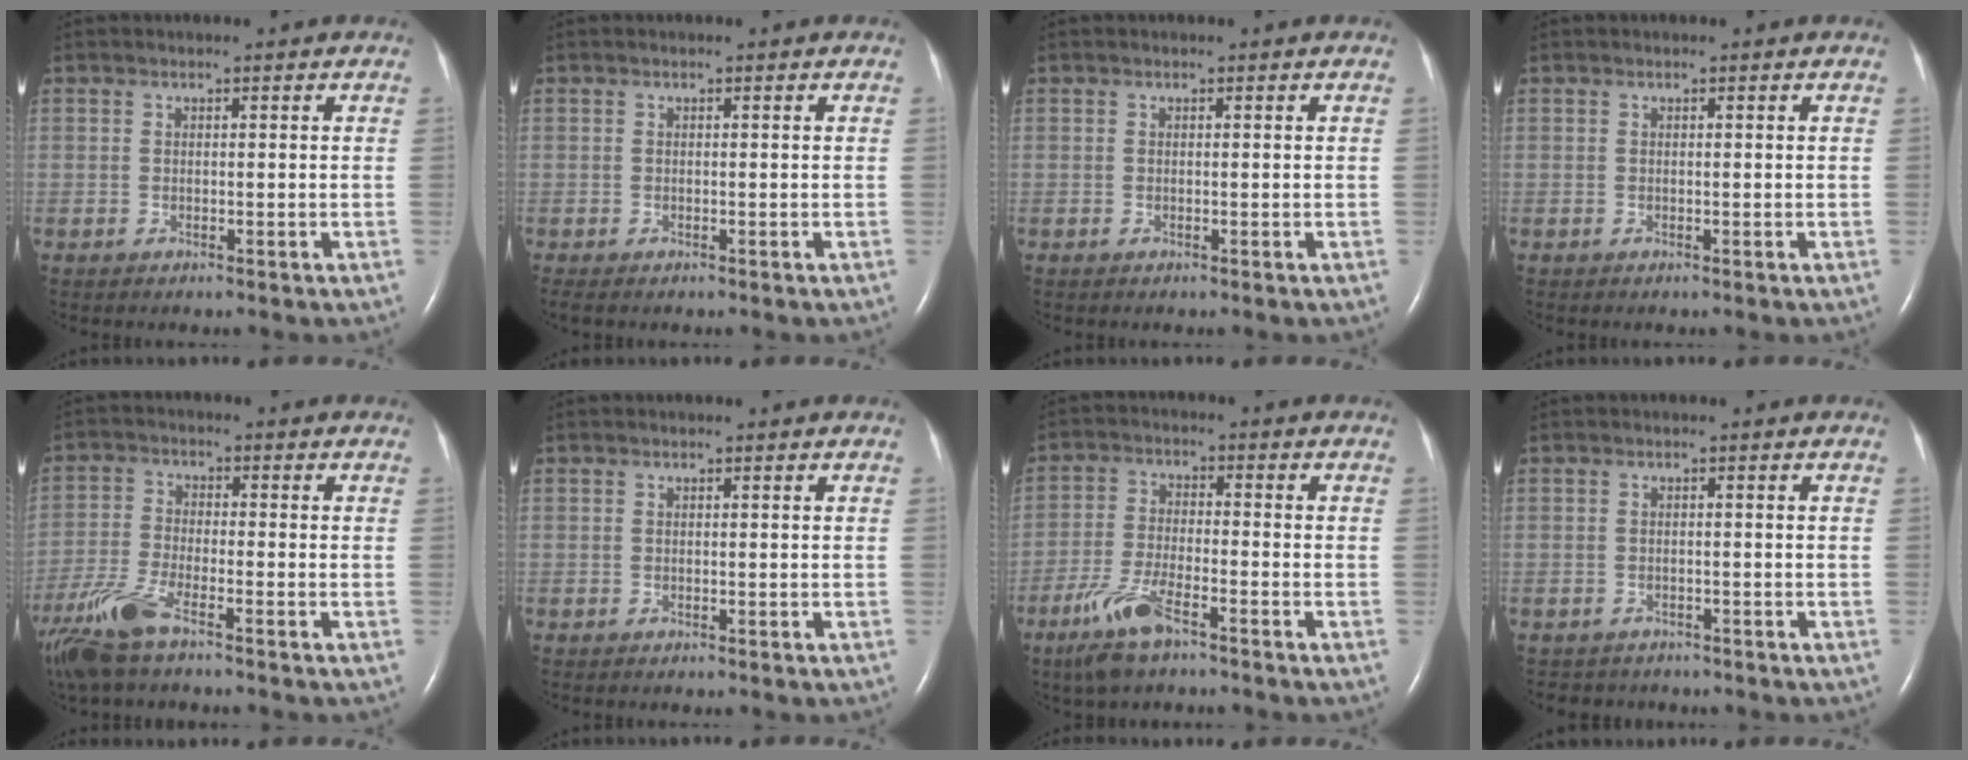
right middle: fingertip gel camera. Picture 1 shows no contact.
{"total": 0.8, "force": [-0.7, 0.2, 0.4], "torque": [-0.009, -0.003, -0.010]}
{"total": 0.0}
{"total": 0.0}
{"total": 8.9, "force": [-6.3, 1.7, 6.1], "torque": [-0.143, -0.022, -0.124]}
{"total": 0.0}
{"total": 7.9, "force": [-5.2, 1.5, 5.7], "torque": [-0.130, -0.015, -0.100]}
{"total": 3.0, "force": [-2.6, 1.4, -0.1], "torque": [-0.007, 0.000, -0.035]}